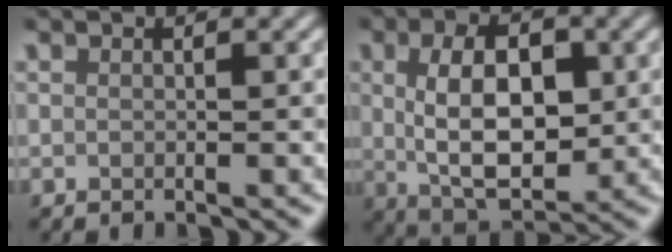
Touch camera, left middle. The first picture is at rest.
{"total": 7.8, "force": [0.7, 4.1, 6.6], "torque": [-0.115, 0.001, 0.011]}